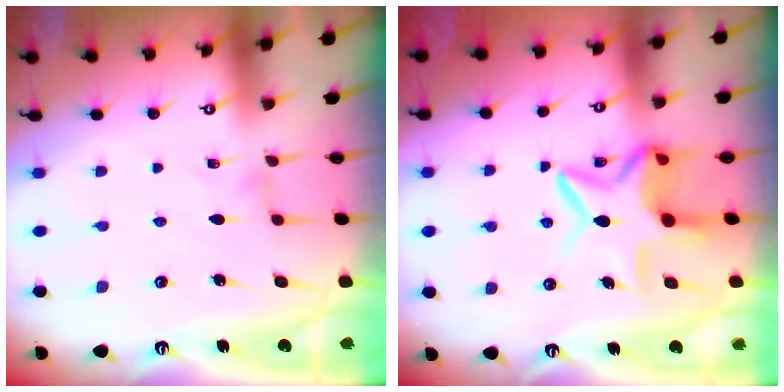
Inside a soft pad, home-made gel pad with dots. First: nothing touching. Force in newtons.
{"total": 10.5, "press": 10.4, "slide": 1.0}